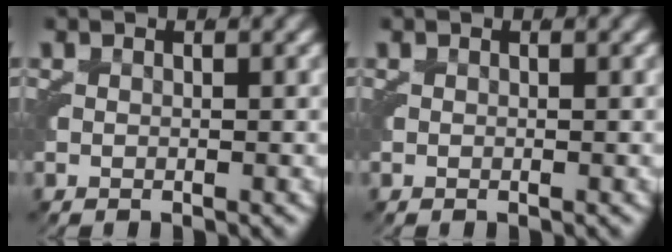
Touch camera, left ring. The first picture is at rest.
{"total": 0.0}